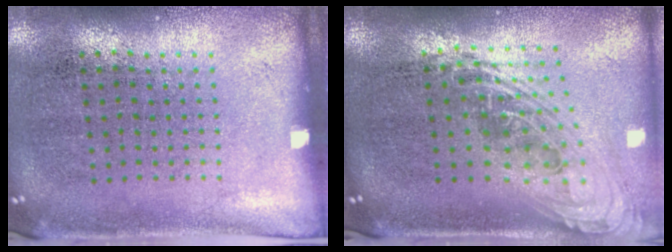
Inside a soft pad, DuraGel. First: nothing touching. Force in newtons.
{"total": 2.2, "press": 1.6, "slide": 1.5}